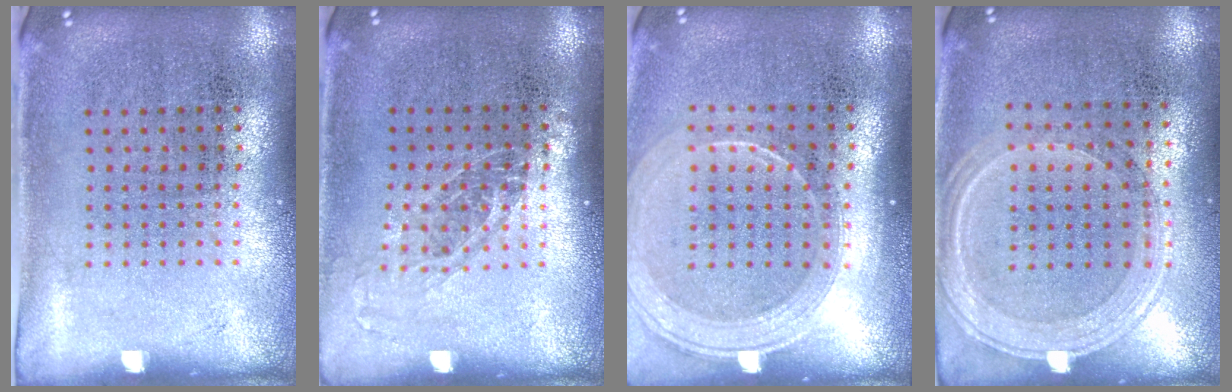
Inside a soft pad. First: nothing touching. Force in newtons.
{"total": 1.1, "press": 1.0, "slide": 0.6}
{"total": 1.8, "press": 1.6, "slide": 0.7}
{"total": 1.2, "press": 1.2, "slide": 0.3}